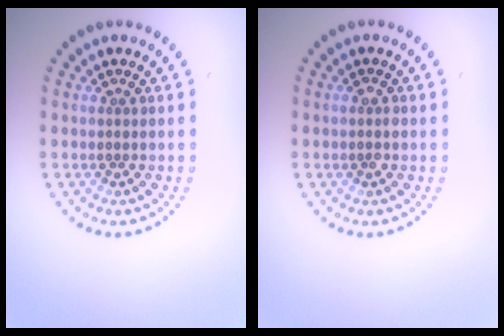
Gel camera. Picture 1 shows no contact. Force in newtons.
{"total": 1.0, "press": 1.0, "slide": 0.2}